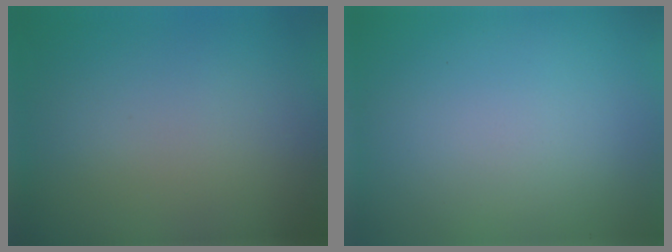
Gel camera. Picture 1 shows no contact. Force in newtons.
{"total": 0.0}